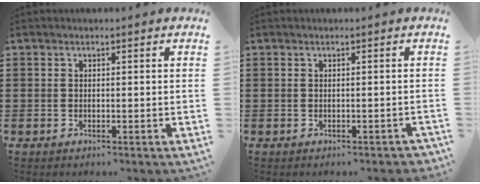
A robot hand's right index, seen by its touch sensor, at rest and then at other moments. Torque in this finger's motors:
{"motor_torque": [0.17, 0.04, -0.01, 0.00]}